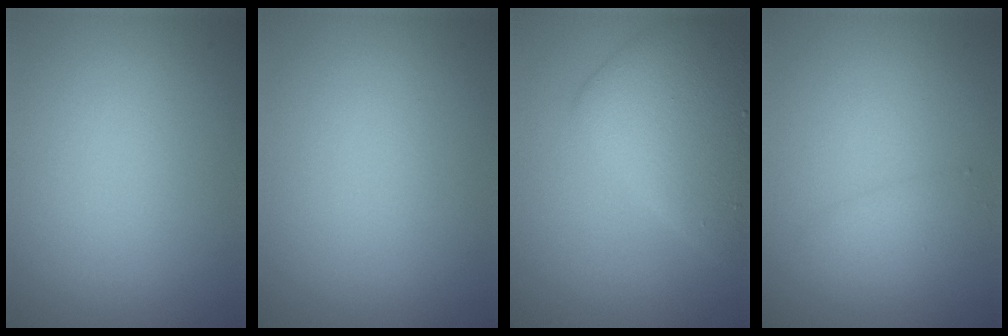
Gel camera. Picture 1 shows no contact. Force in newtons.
{"total": 0.0}
{"total": 6.4, "press": 6.4, "slide": 0.1}
{"total": 1.5, "press": 1.5, "slide": 0.1}